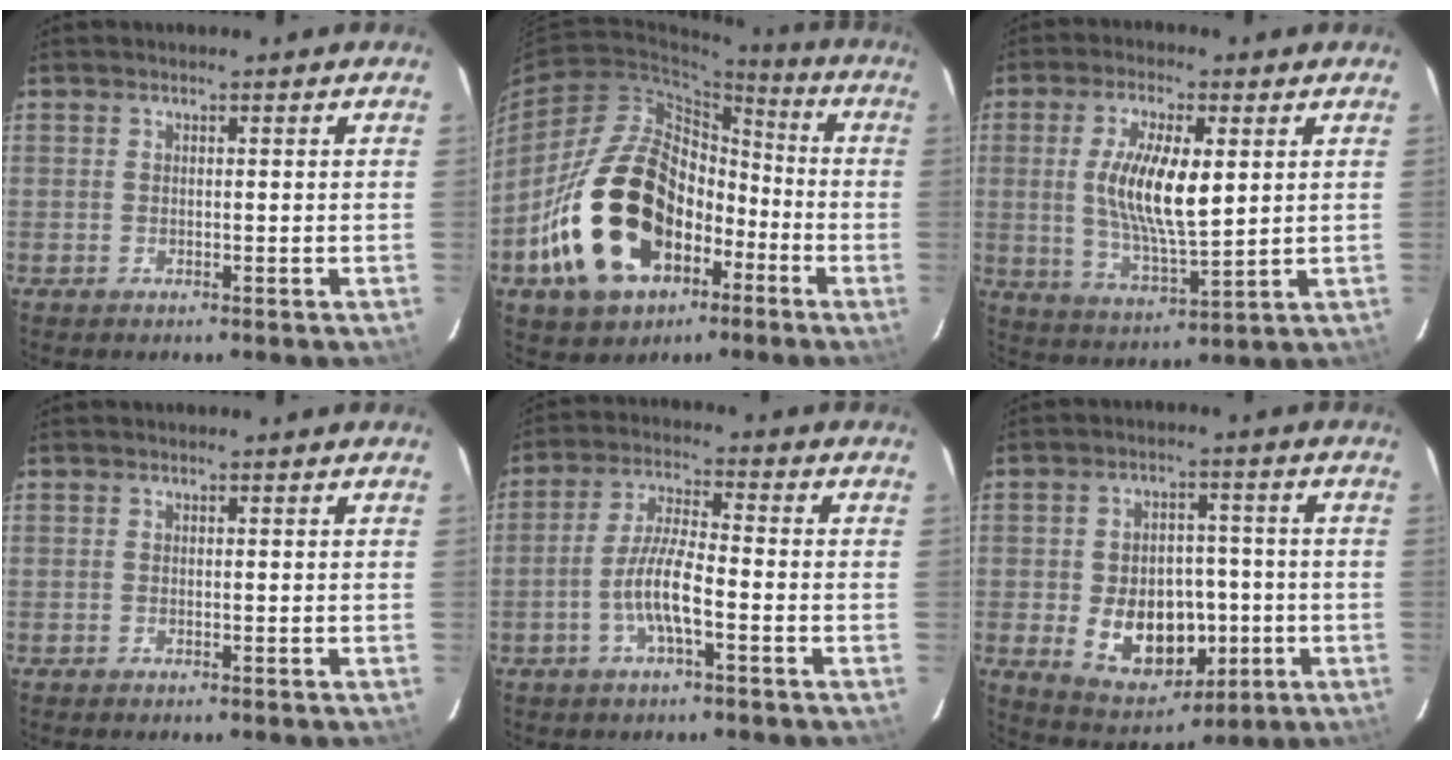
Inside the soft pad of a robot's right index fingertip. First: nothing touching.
{"total": 23.1, "force": [-8.8, 15.4, 14.8], "torque": [-0.301, 0.000, -0.125]}
{"total": 12.2, "force": [2.1, 4.1, 11.3], "torque": [-0.215, -0.004, 0.044]}
{"total": 0.0}
{"total": 7.4, "force": [-3.1, 1.2, 6.7], "torque": [-0.139, 0.007, -0.057]}
{"total": 13.4, "force": [-2.9, 9.4, 9.0], "torque": [-0.180, 0.006, -0.021]}